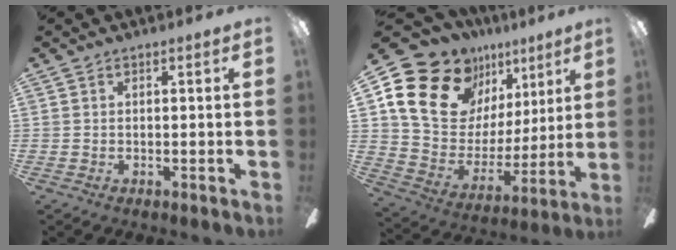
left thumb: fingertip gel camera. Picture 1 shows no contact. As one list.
[{"total": 22.6, "force": [13.2, 15.0, 10.5], "torque": [-0.189, -0.071, 0.257]}]